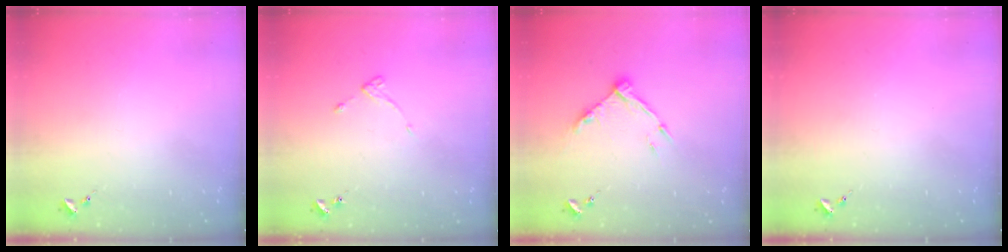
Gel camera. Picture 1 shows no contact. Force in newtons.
{"total": 3.6, "press": 3.6, "slide": 0.6}
{"total": 10.4, "press": 10.4, "slide": 0.8}
{"total": 0.0}